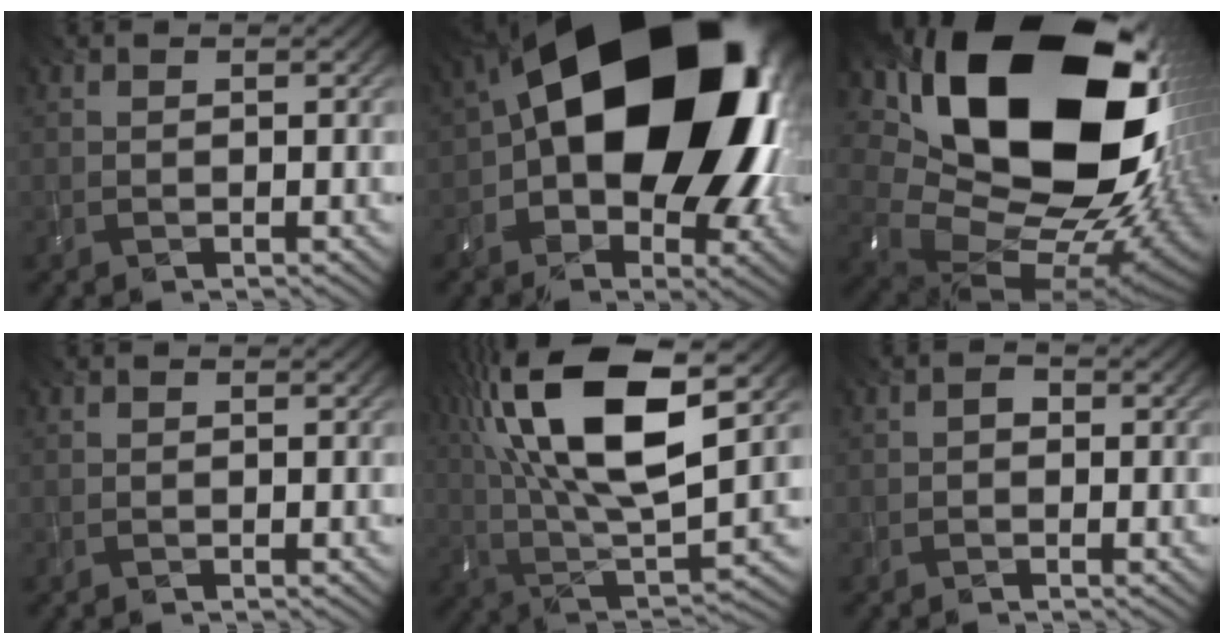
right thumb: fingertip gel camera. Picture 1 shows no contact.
{"total": 21.4, "force": [1.6, 13.5, 16.5], "torque": [-0.278, -0.030, 0.053]}
{"total": 23.0, "force": [6.4, 15.6, 15.6], "torque": [-0.343, -0.031, 0.149]}
{"total": 0.0}
{"total": 18.3, "force": [6.7, 6.9, 15.5], "torque": [-0.331, 0.034, 0.119]}
{"total": 1.2, "force": [-0.8, 0.8, 0.4], "torque": [0.005, 0.001, -0.019]}